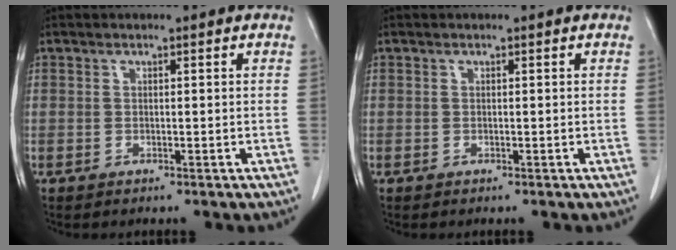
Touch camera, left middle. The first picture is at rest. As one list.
[{"total": 0.0}]